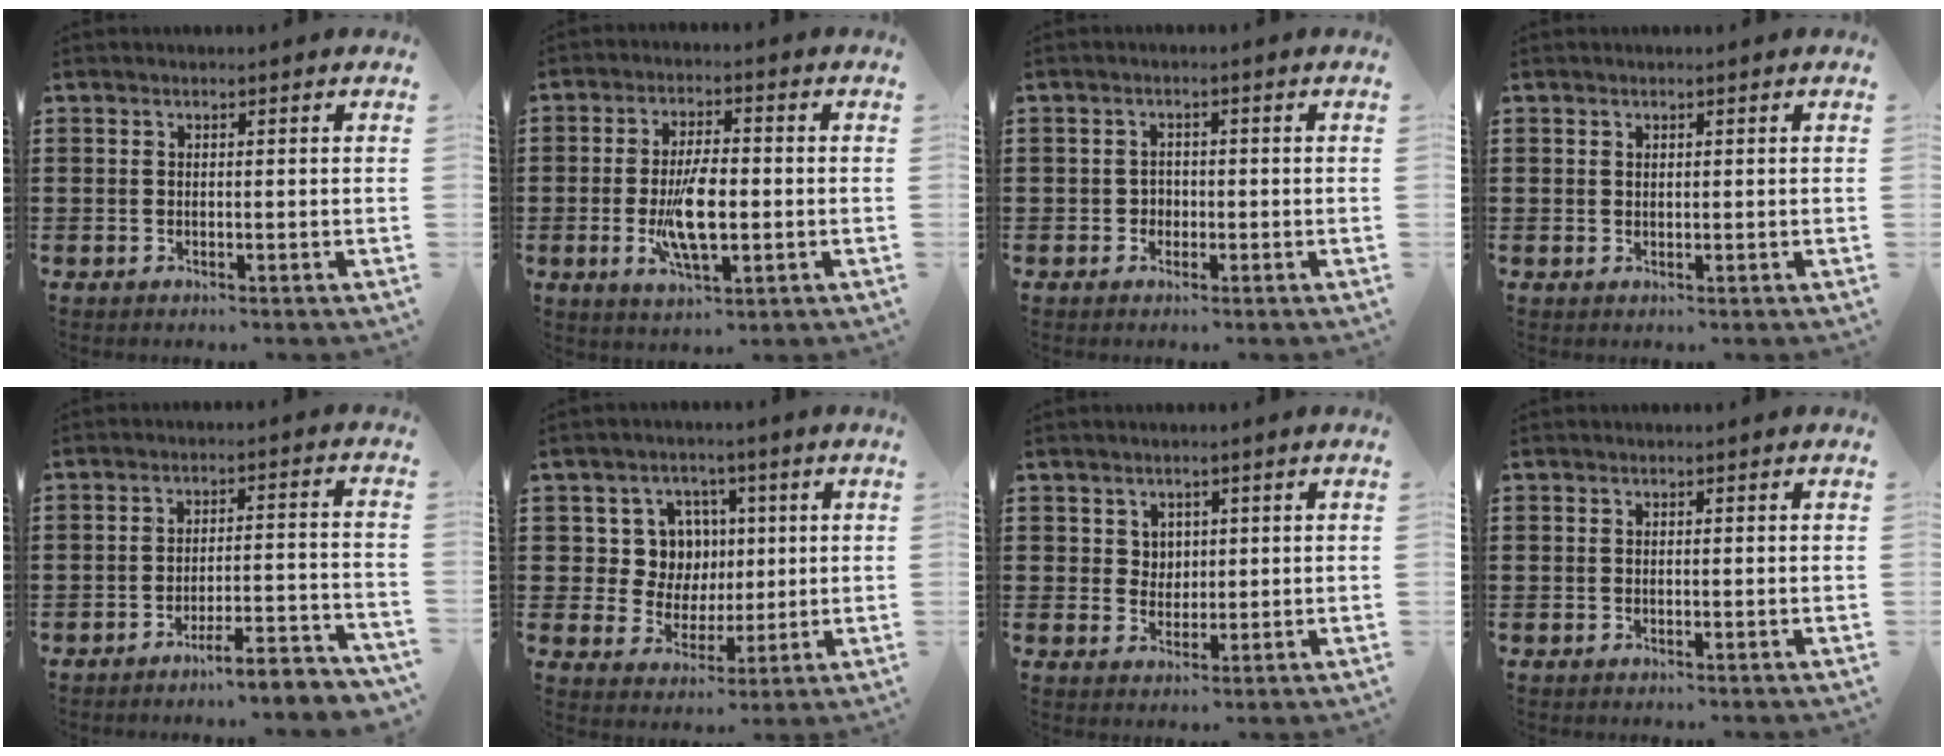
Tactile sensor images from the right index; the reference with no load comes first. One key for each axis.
{"total": 9.1, "fx": -1.4, "fy": 3.5, "fz": 8.3, "tx": -0.172, "ty": -0.008, "tz": -0.028}
{"total": 1.5, "fx": -0.5, "fy": 1.4, "fz": 0.4, "tx": -0.013, "ty": 0.002, "tz": -0.013}
{"total": 0.6, "fx": 0.4, "fy": 0.4, "fz": 0.2, "tx": -0.004, "ty": 0.002, "tz": 0.008}
{"total": 5.0, "fx": -4.5, "fy": -0.2, "fz": 2.1, "tx": -0.035, "ty": -0.010, "tz": -0.088}
{"total": 8.2, "fx": 1.7, "fy": 7.5, "fz": 2.7, "tx": -0.074, "ty": 0.015, "tz": 0.033}
{"total": 2.7, "fx": 1.4, "fy": 2.2, "fz": 0.6, "tx": -0.021, "ty": 0.010, "tz": 0.025}
{"total": 0.0}